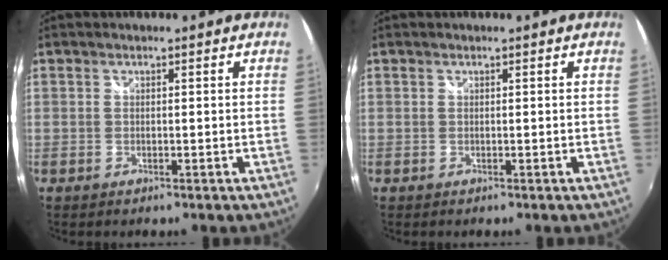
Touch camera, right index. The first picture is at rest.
{"total": 0.0}